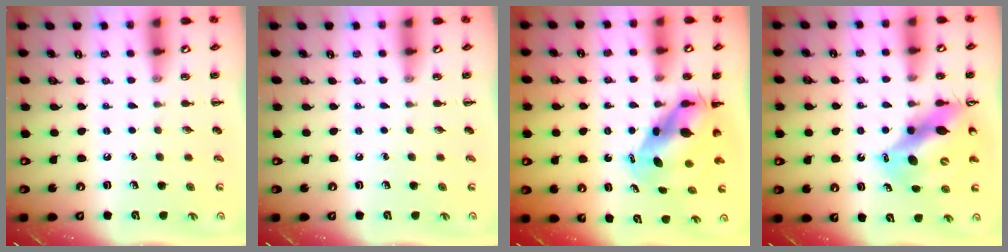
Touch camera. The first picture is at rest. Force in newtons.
{"total": 0.0}
{"total": 7.6, "press": 7.3, "slide": 2.0}
{"total": 13.8, "press": 13.1, "slide": 4.4}